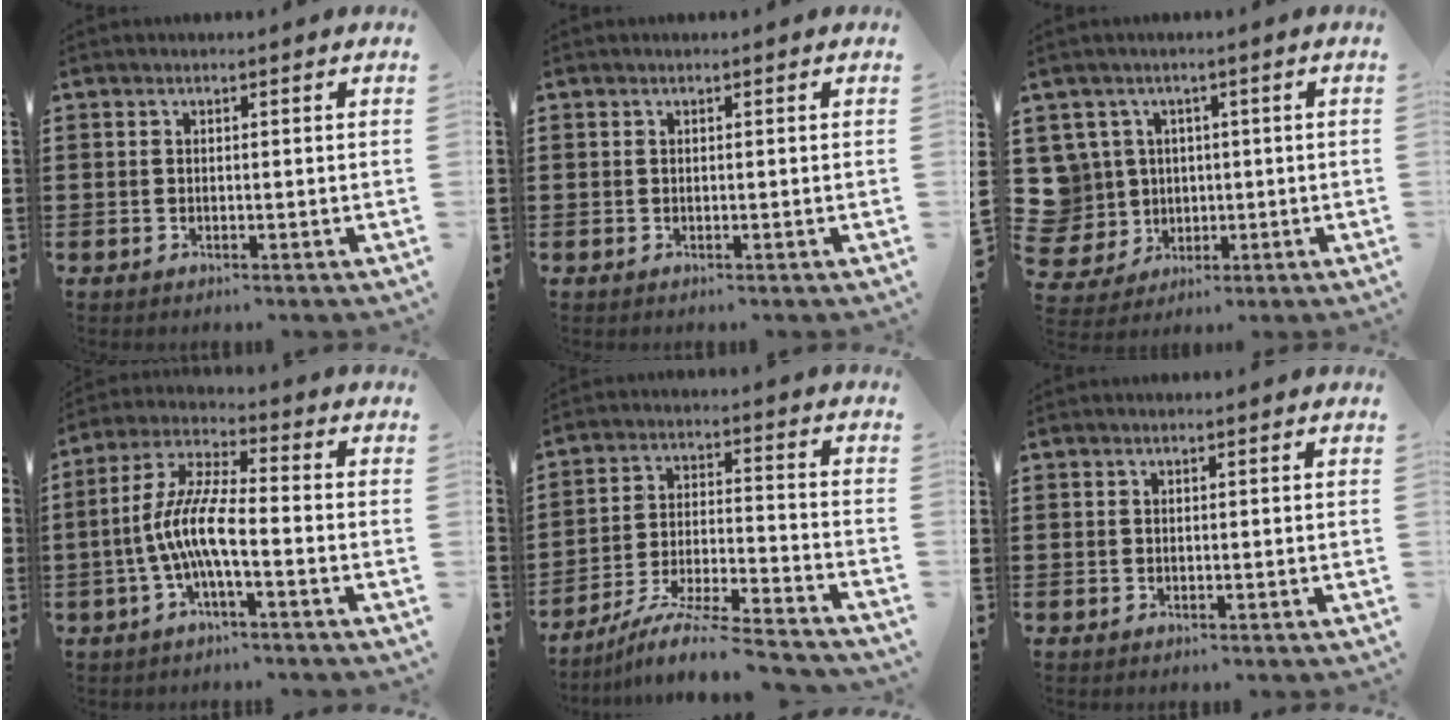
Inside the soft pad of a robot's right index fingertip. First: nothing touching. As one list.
[{"total": 0.0}, {"total": 7.2, "force": [1.3, 7.0, 1.5], "torque": [-0.086, 0.002, 0.030]}, {"total": 8.7, "force": [-2.8, 1.7, 8.1], "torque": [-0.183, -0.014, -0.059]}, {"total": 8.9, "force": [-7.9, 0.2, 4.0], "torque": [-0.077, -0.001, -0.159]}, {"total": 0.0}]